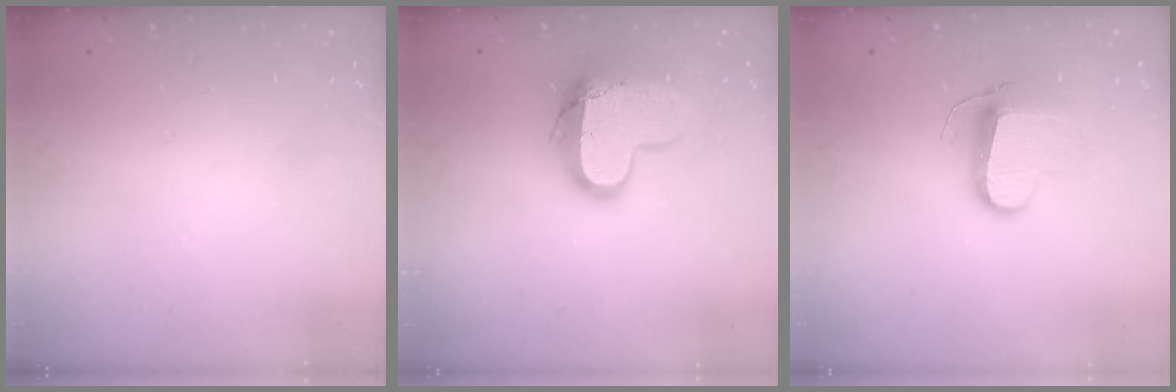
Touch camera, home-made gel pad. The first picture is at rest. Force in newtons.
{"total": 14.2, "press": 14.1, "slide": 1.1}
{"total": 9.4, "press": 9.4, "slide": 0.2}